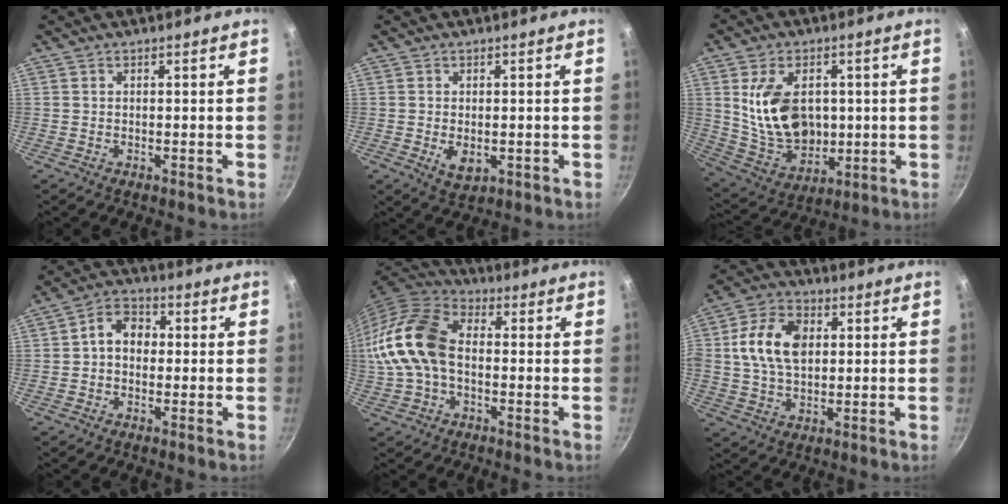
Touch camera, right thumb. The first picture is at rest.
{"total": 4.3, "force": [-0.7, 2.7, 3.3], "torque": [-0.049, -0.008, -0.003]}
{"total": 16.0, "force": [2.0, 11.0, 11.4], "torque": [-0.174, -0.019, 0.054]}
{"total": 6.9, "force": [0.3, 5.4, 4.4], "torque": [-0.040, 0.018, -0.011]}
{"total": 16.2, "force": [-0.6, 10.9, 11.9], "torque": [-0.235, 0.041, -0.025]}
{"total": 12.4, "force": [2.0, 8.3, 9.0], "torque": [-0.149, 0.009, 0.026]}